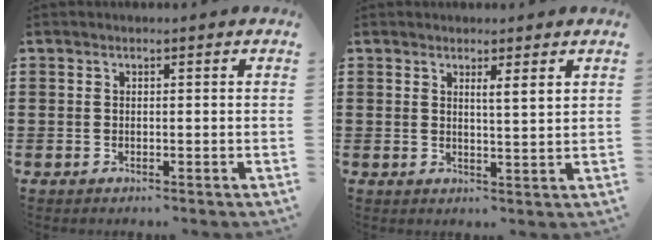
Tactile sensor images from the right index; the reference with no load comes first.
{"total": 2.0, "force": [1.4, -0.3, 1.5], "torque": [-0.032, -0.001, 0.024]}